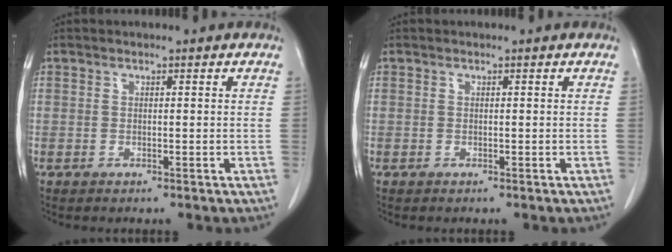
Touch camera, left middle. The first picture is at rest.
{"total": 0.0}